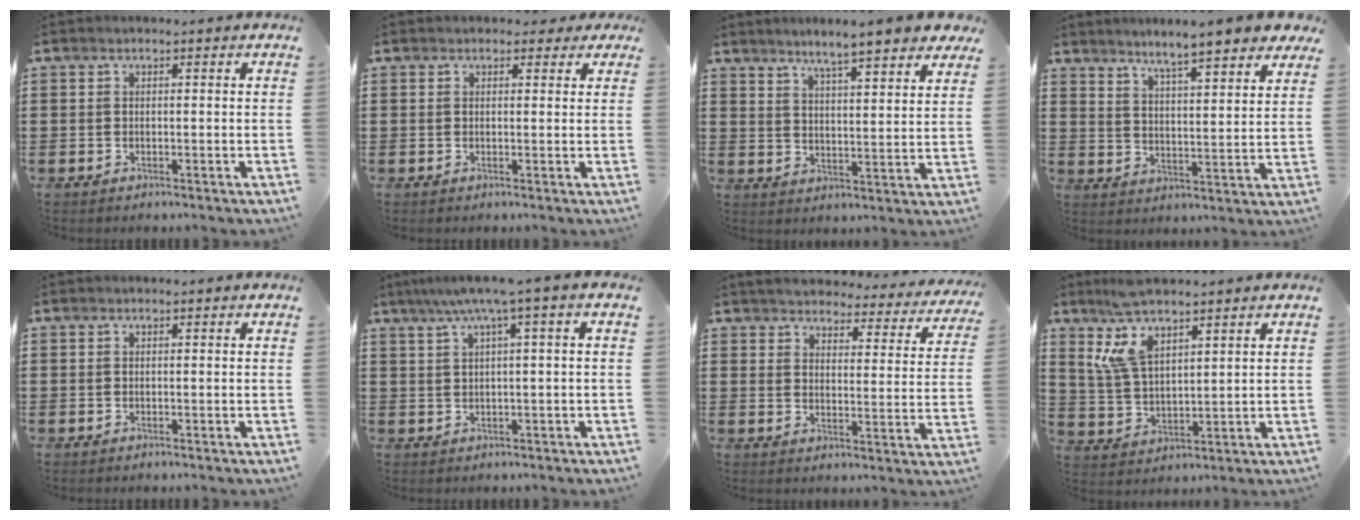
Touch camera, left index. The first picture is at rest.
{"total": 1.2, "force": [0.5, 0.9, 0.6], "torque": [-0.007, 0.004, 0.006]}
{"total": 5.6, "force": [5.1, -0.2, 2.4], "torque": [-0.061, -0.027, 0.084]}
{"total": 5.4, "force": [5.0, -0.6, 1.9], "torque": [-0.054, -0.033, 0.081]}
{"total": 0.0}
{"total": 4.6, "force": [1.6, -0.4, 4.3], "torque": [-0.086, -0.001, 0.022]}
{"total": 3.7, "force": [3.7, 0.1, 0.4], "torque": [-0.031, -0.029, 0.059]}
{"total": 7.9, "force": [5.1, 2.7, 5.4], "torque": [-0.132, -0.008, 0.089]}